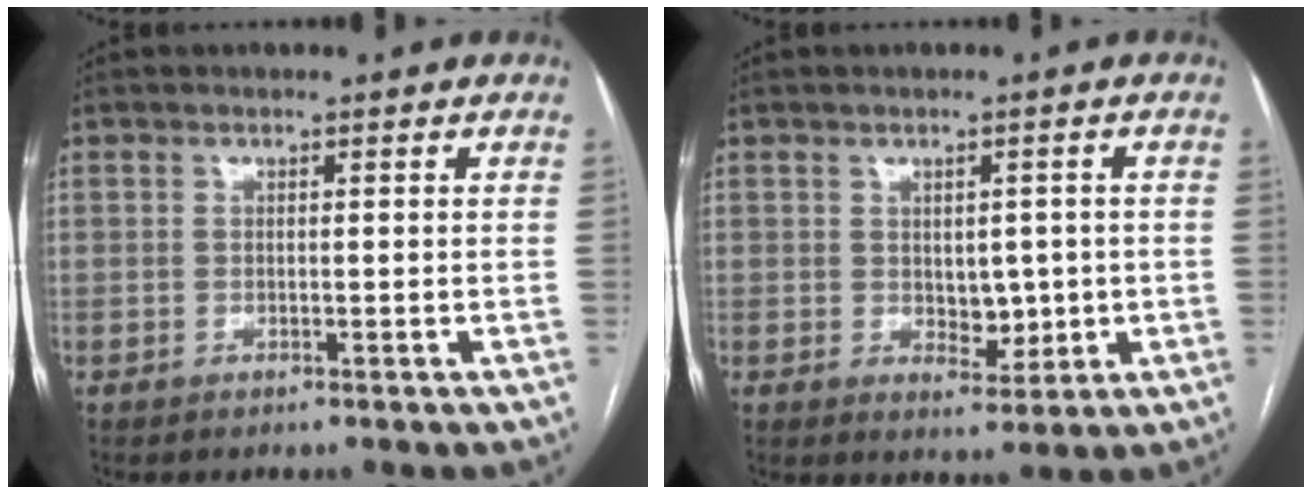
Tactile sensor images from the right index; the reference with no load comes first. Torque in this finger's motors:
{"motor_torque": [-0.06, 0.03, 0.11, 0.02]}